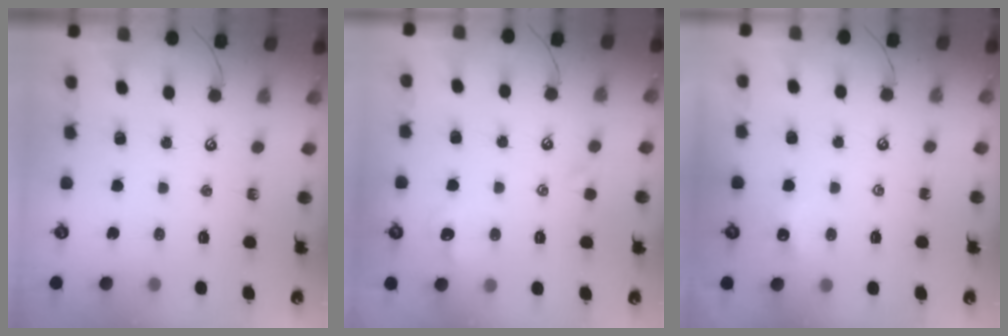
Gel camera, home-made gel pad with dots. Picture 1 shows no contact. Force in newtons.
{"total": 1.0, "press": 0.5, "slide": 0.8}
{"total": 2.2, "press": 2.2, "slide": 0.4}